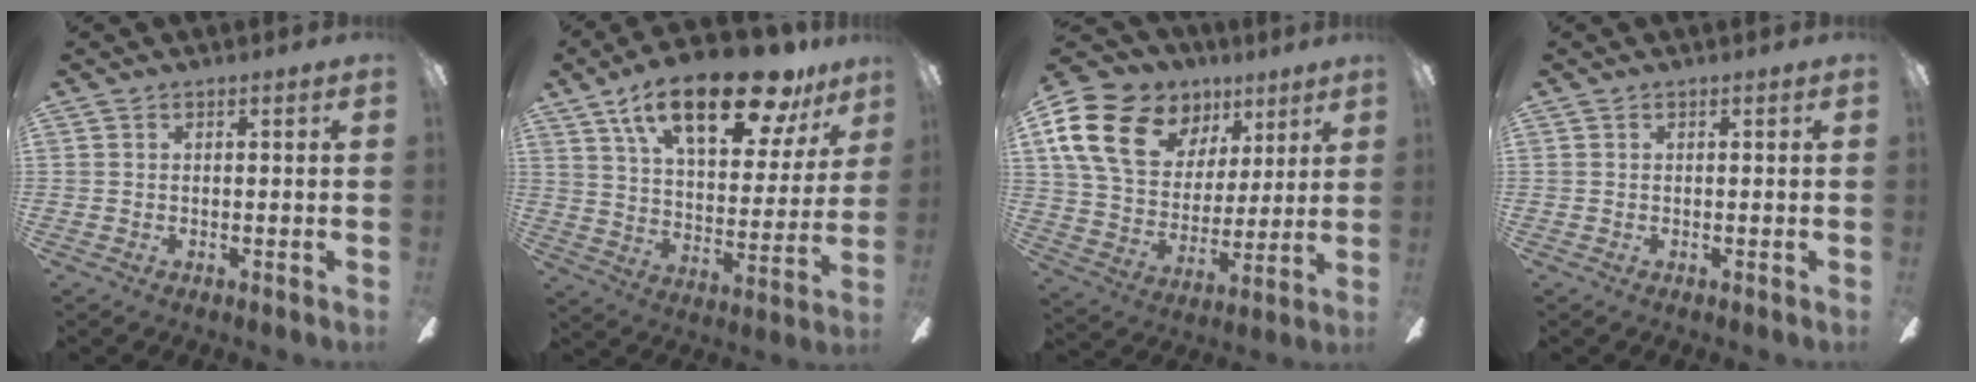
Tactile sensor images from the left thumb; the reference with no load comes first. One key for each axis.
{"total": 23.4, "fx": 15.1, "fy": 9.1, "fz": 15.4, "tx": -0.246, "ty": -0.078, "tz": 0.251}
{"total": 20.5, "fx": 10.2, "fy": 14.0, "fz": 10.9, "tx": -0.204, "ty": -0.033, "tz": 0.192}
{"total": 0.0}